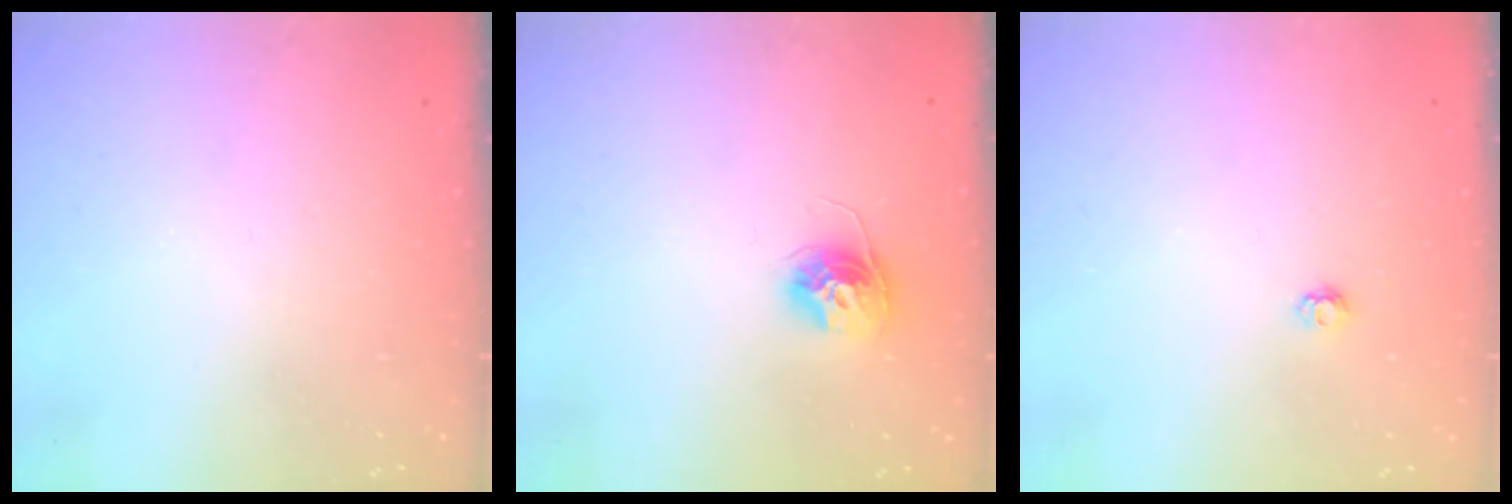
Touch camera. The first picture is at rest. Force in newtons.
{"total": 10.5, "press": 10.5, "slide": 0.5}
{"total": 2.9, "press": 2.9, "slide": 0.4}